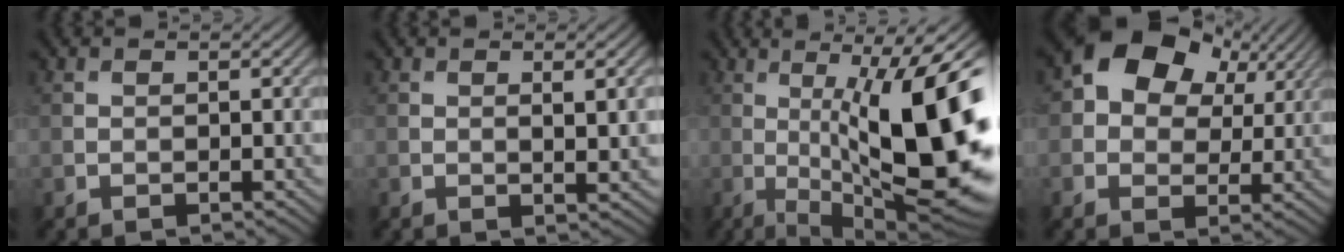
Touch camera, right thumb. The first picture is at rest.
{"total": 2.0, "force": [0.3, 0.2, 2.0], "torque": [-0.033, -0.002, 0.010]}
{"total": 17.9, "force": [-1.7, 5.7, 16.9], "torque": [-0.215, 0.012, -0.027]}
{"total": 11.7, "force": [4.6, 8.5, 6.6], "torque": [-0.125, 0.011, 0.088]}